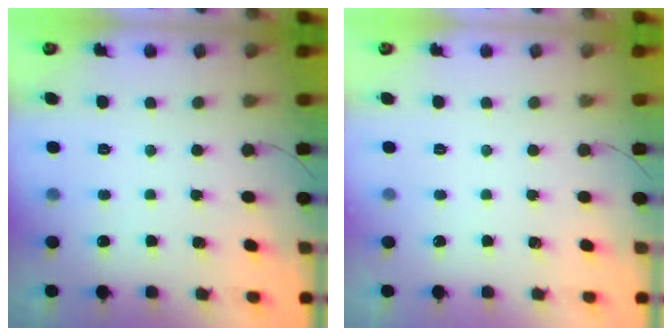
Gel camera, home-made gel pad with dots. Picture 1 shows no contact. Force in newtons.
{"total": 0.0}